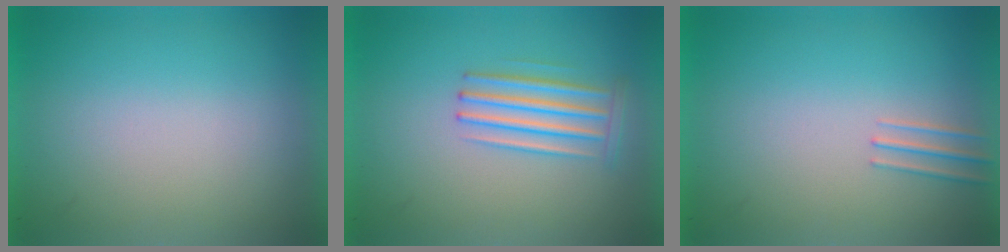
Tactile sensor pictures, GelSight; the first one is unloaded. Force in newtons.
{"total": 2.8}
{"total": 1.1}